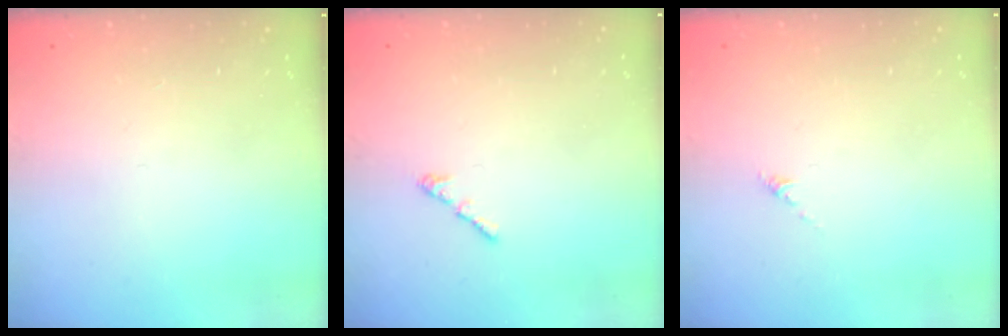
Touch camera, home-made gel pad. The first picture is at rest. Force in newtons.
{"total": 1.3, "press": 1.2, "slide": 0.6}
{"total": 0.0}